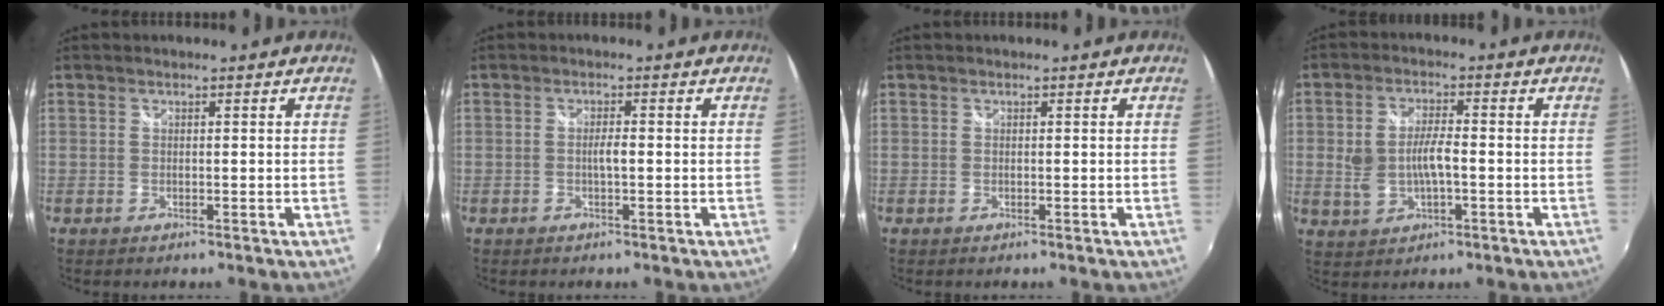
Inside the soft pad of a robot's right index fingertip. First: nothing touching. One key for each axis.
{"total": 1.9, "fx": -0.3, "fy": 0.2, "fz": 1.8, "tx": -0.034, "ty": 0.000, "tz": -0.007}
{"total": 0.0}
{"total": 8.4, "fx": -1.4, "fy": 4.9, "fz": 6.6, "tx": -0.134, "ty": 0.005, "tz": -0.020}